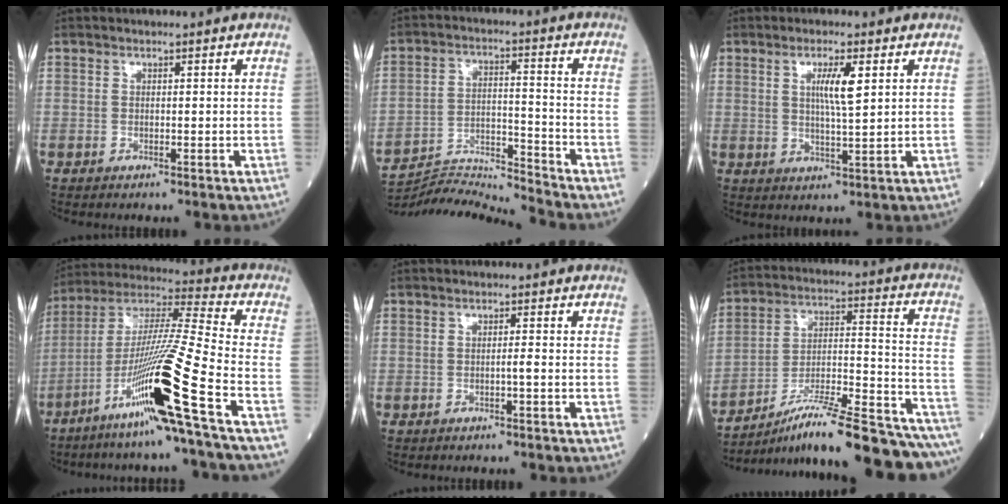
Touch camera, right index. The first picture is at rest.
{"total": 10.8, "force": [-10.3, -3.1, -0.5], "torque": [0.003, 0.021, -0.188]}
{"total": 5.0, "force": [1.7, 0.2, 4.7], "torque": [-0.086, -0.002, 0.030]}
{"total": 19.5, "force": [-9.1, -2.1, 17.1], "torque": [-0.343, -0.030, -0.175]}
{"total": 0.8, "force": [-0.4, -0.1, 0.7], "torque": [-0.008, 0.002, -0.008]}
{"total": 26.7, "force": [-22.9, 1.0, 13.8], "torque": [-0.145, 0.003, -0.344]}